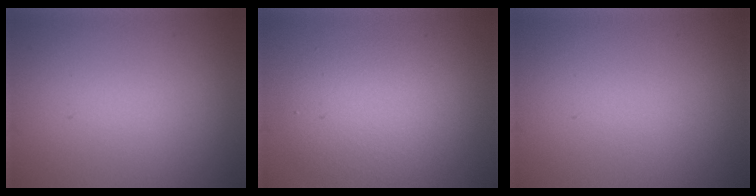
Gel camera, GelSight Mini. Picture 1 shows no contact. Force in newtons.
{"total": 4.6, "press": 4.6, "slide": 0.4}
{"total": 0.0}